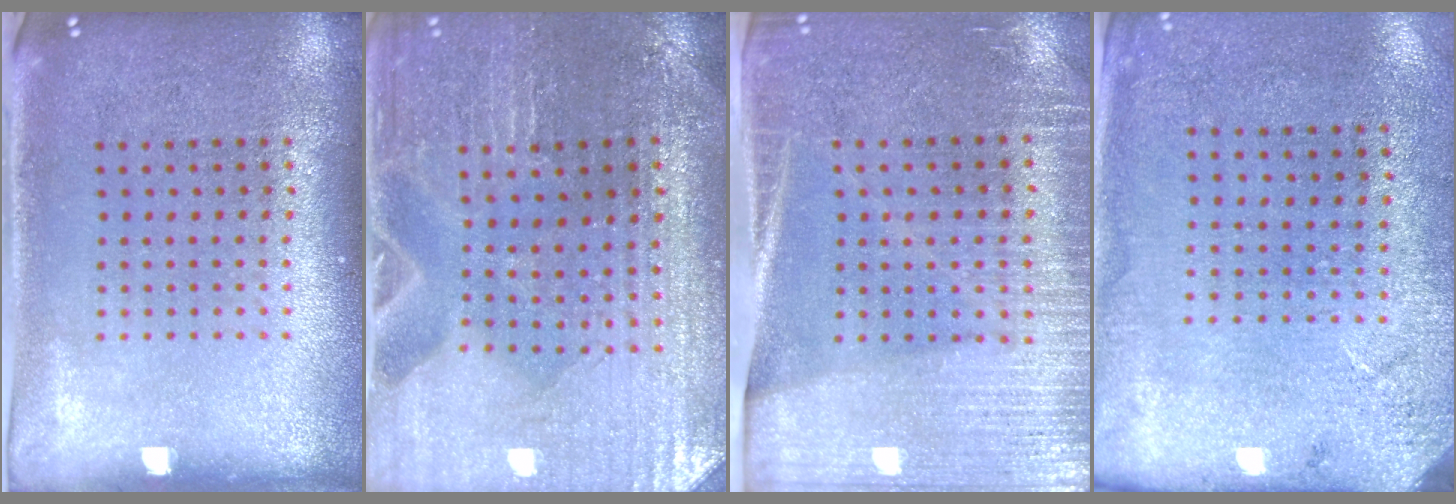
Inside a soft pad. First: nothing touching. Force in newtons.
{"total": 1.5, "press": 1.4, "slide": 0.2}
{"total": 3.4, "press": 3.0, "slide": 1.5}
{"total": 2.7, "press": 2.3, "slide": 1.3}